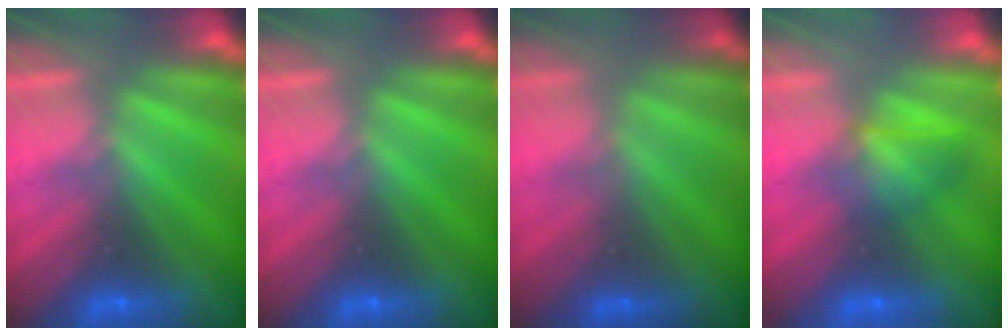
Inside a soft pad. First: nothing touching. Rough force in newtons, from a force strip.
{"total": 0.0}
{"total": 1.3}
{"total": 1.3}